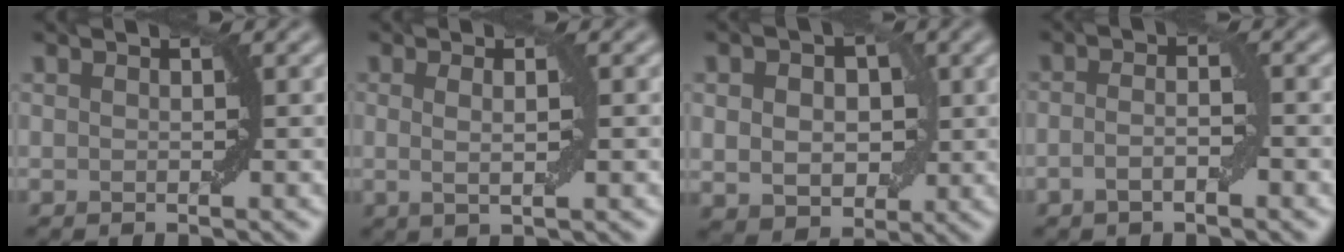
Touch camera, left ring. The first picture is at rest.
{"total": 2.1, "force": [0.2, 0.4, 2.1], "torque": [-0.032, -0.004, 0.001]}
{"total": 5.8, "force": [0.6, 4.2, 4.0], "torque": [-0.045, 0.004, 0.005]}
{"total": 2.3, "force": [-0.9, 0.6, 2.1], "torque": [-0.040, 0.003, -0.020]}